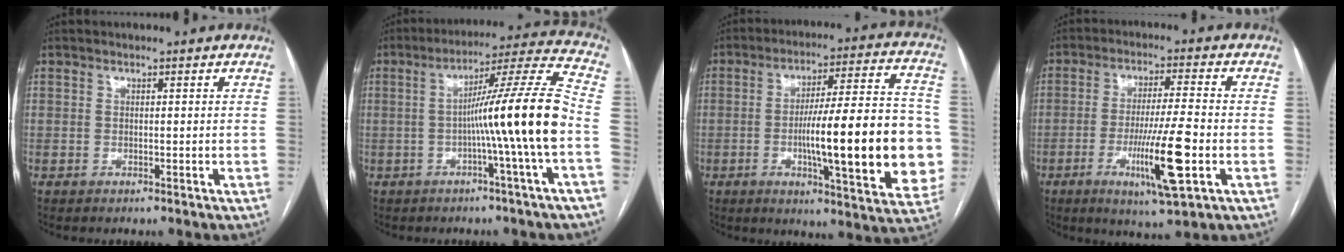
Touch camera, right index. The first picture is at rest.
{"total": 14.2, "force": [-2.8, -2.5, 13.8], "torque": [-0.207, 0.012, -0.052]}
{"total": 21.9, "force": [-3.3, 3.7, 21.3], "torque": [-0.257, 0.019, -0.039]}
{"total": 11.8, "force": [-3.7, 0.4, 11.2], "torque": [-0.200, -0.020, -0.062]}